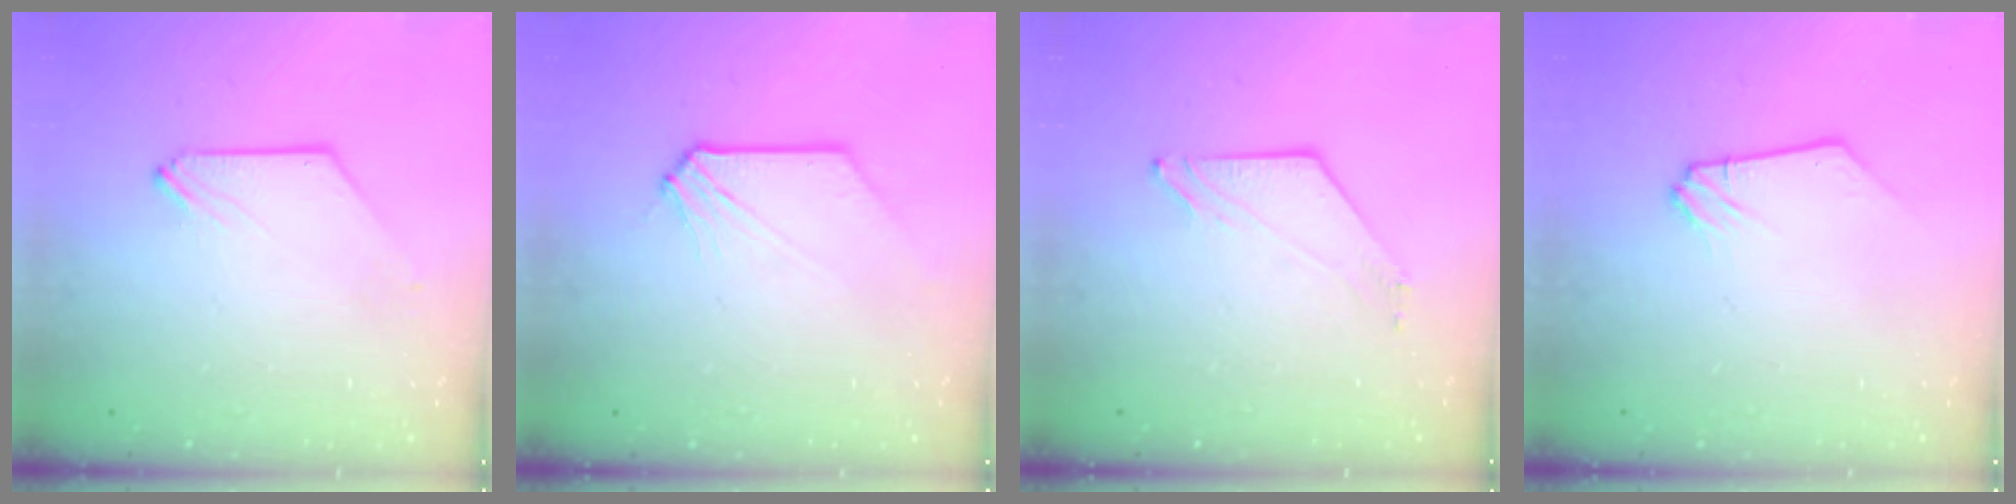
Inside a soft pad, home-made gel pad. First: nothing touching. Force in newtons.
{"total": 0.7, "press": 0.7, "slide": 0.1}
{"total": 3.8, "press": 3.8, "slide": 0.6}
{"total": 0.0}